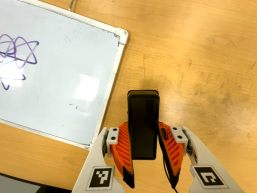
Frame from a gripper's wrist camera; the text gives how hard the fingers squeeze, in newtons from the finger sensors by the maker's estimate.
{"total": 4.7, "left": 3.2, "right": 6.2}